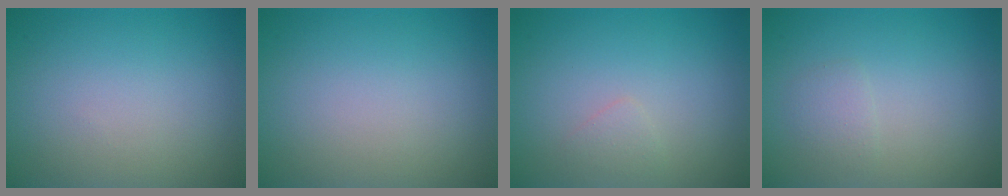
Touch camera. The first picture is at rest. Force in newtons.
{"total": 0.0}
{"total": 0.8, "press": 0.8, "slide": 0.0}
{"total": 1.2, "press": 1.2, "slide": 0.1}